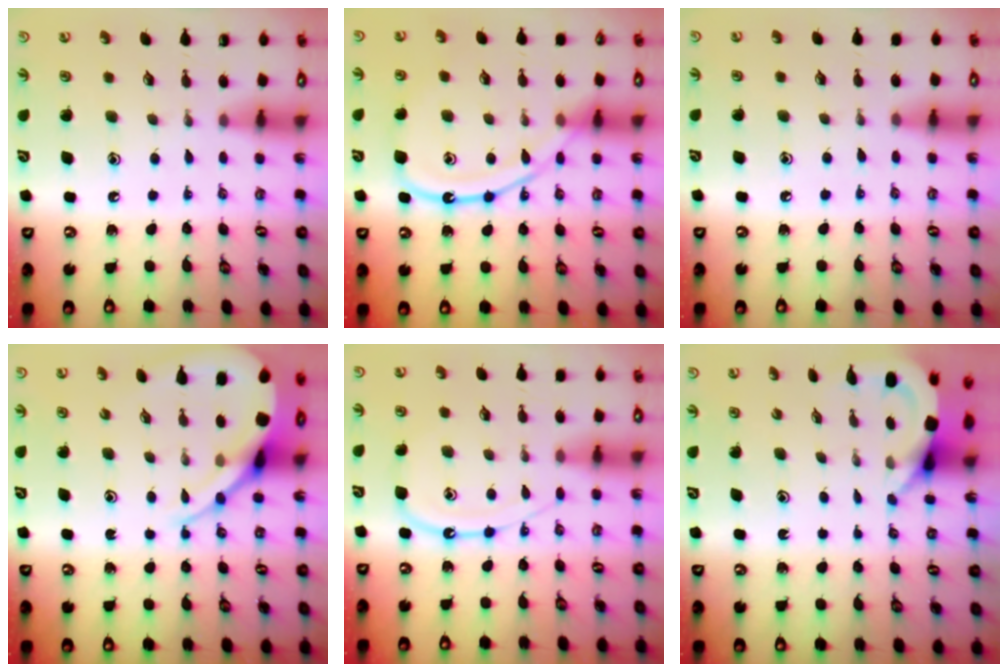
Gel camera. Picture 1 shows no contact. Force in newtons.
{"total": 13.2, "press": 13.2, "slide": 1.2}
{"total": 3.9, "press": 3.9, "slide": 0.5}
{"total": 8.8, "press": 8.7, "slide": 0.9}
{"total": 11.7, "press": 11.6, "slide": 1.1}
{"total": 3.7, "press": 3.7, "slide": 0.2}